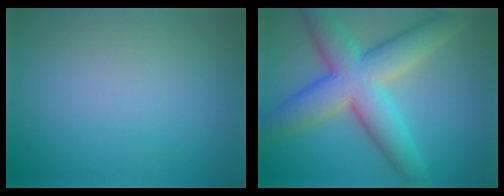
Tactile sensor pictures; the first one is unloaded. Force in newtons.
{"total": 9.2, "press": 9.2, "slide": 0.2}